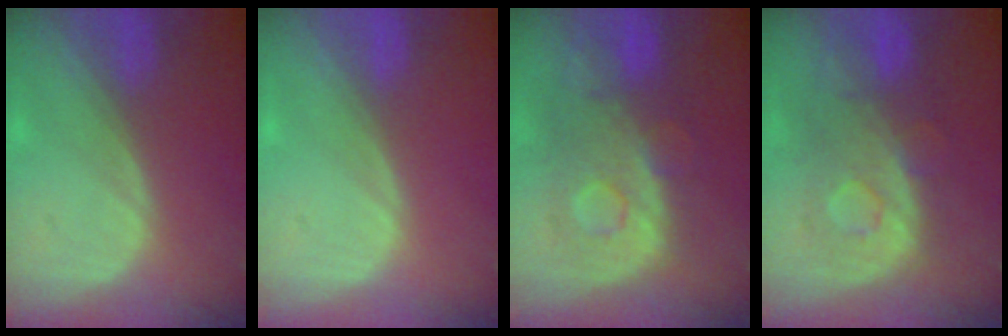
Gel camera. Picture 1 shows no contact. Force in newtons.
{"total": 0.0}
{"total": 10.1, "press": 9.2, "slide": 4.1}
{"total": 9.1, "press": 8.6, "slide": 3.0}